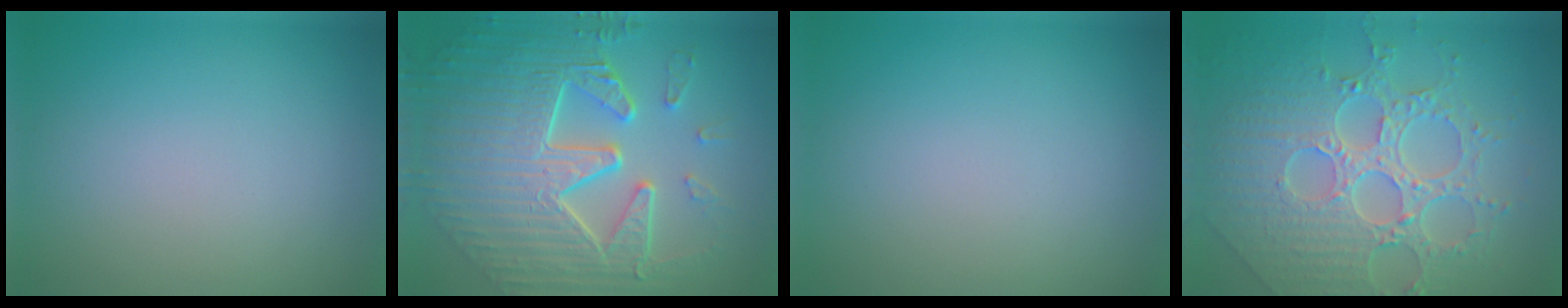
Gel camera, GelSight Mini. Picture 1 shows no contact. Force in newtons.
{"total": 10.5, "press": 7.3, "slide": 7.5}
{"total": 0.0}
{"total": 8.1, "press": 6.0, "slide": 5.4}